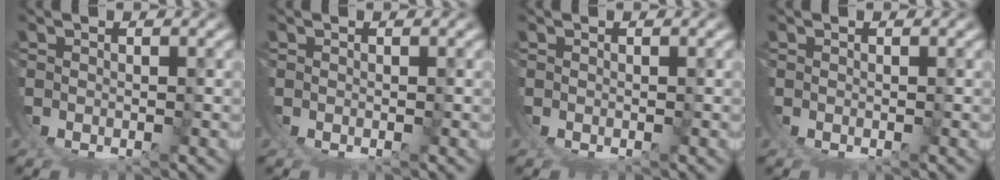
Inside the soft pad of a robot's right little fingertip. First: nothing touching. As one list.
[{"total": 0.0}, {"total": 0.0}, {"total": 0.0}]